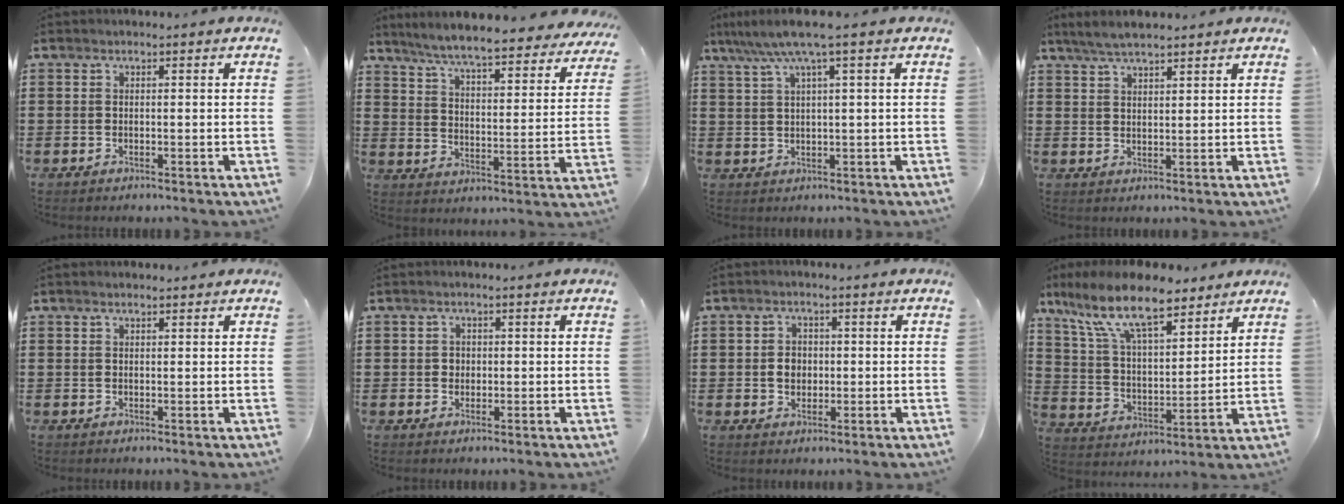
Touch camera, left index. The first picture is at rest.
{"total": 6.7, "force": [6.2, -0.5, 2.7], "torque": [-0.079, -0.047, 0.102]}
{"total": 5.2, "force": [2.5, -0.2, 4.6], "torque": [-0.094, -0.002, 0.041]}
{"total": 3.6, "force": [3.2, 0.5, 1.7], "torque": [-0.041, -0.001, 0.059]}
{"total": 1.0, "force": [0.9, 0.1, 0.4], "torque": [-0.007, 0.001, 0.017]}
{"total": 1.3, "force": [0.4, 1.1, 0.5], "torque": [-0.012, 0.007, 0.007]}
{"total": 2.9, "force": [0.0, 2.4, 1.7], "torque": [-0.031, 0.003, -0.005]}
{"total": 12.6, "force": [9.2, 3.5, 7.8], "torque": [-0.185, -0.030, 0.162]}